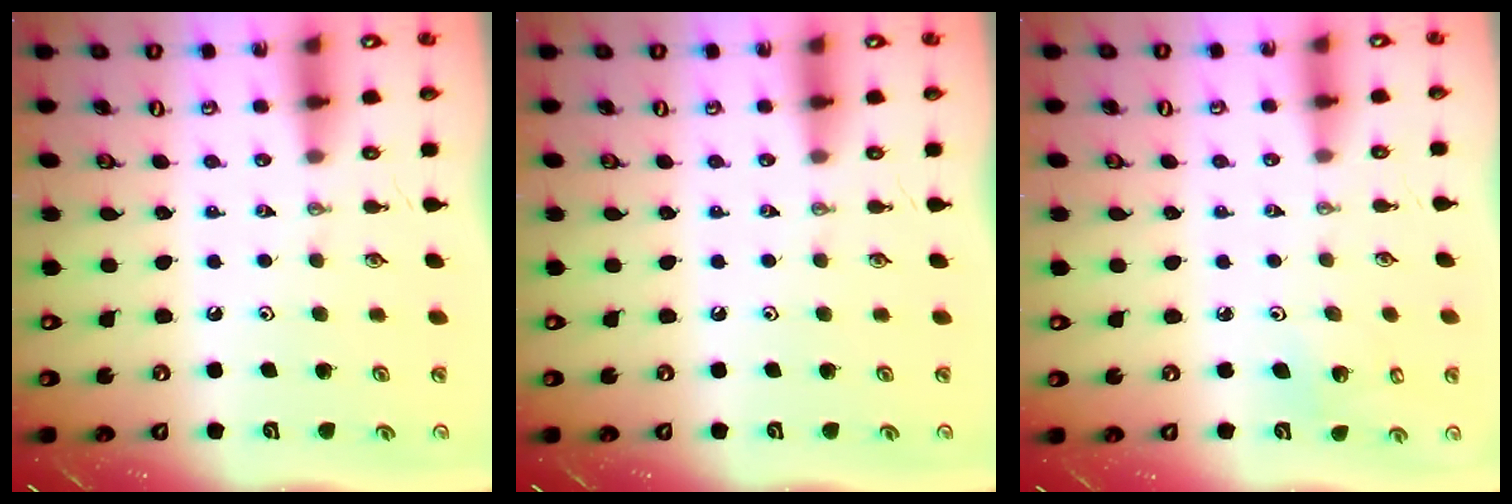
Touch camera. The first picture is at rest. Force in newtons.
{"total": 0.0}
{"total": 3.5, "press": 3.2, "slide": 1.4}